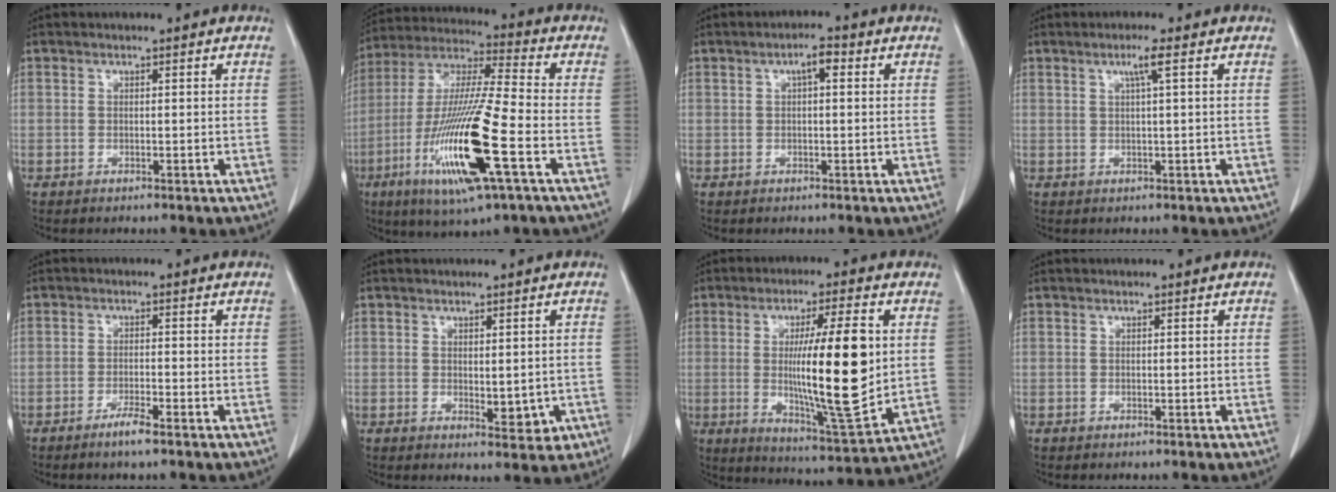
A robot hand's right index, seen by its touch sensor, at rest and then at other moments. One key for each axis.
{"total": 19.4, "fx": -6.6, "fy": 1.2, "fz": 18.1, "tx": -0.385, "ty": -0.031, "tz": -0.124}
{"total": 2.7, "fx": 0.9, "fy": 0.7, "fz": 2.5, "tx": -0.044, "ty": 0.010, "tz": 0.012}
{"total": 2.4, "fx": 0.9, "fy": -0.5, "fz": 2.2, "tx": -0.044, "ty": 0.001, "tz": 0.018}
{"total": 2.8, "fx": -2.0, "fy": -0.1, "fz": 2.0, "tx": -0.040, "ty": -0.003, "tz": -0.038}
{"total": 4.3, "fx": -0.7, "fy": 1.9, "fz": 3.8, "tx": -0.040, "ty": -0.008, "tz": -0.001}
{"total": 16.5, "fx": 1.2, "fy": 1.5, "fz": 16.4, "tx": -0.275, "ty": -0.018, "tz": 0.021}
{"total": 0.0}